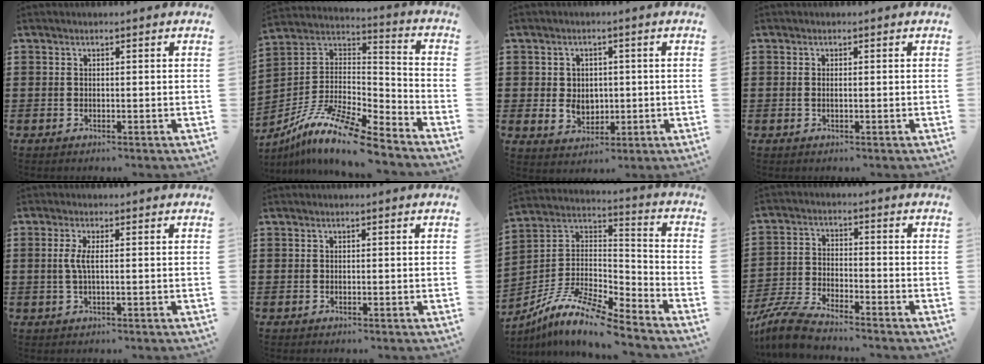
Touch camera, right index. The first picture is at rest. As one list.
[{"total": 12.2, "force": [-9.6, 1.8, 7.3], "torque": [-0.149, 0.014, -0.190]}, {"total": 3.5, "force": [0.5, 3.2, 1.2], "torque": [-0.028, 0.007, 0.006]}, {"total": 0.6, "force": [-0.1, 0.1, 0.6], "torque": [-0.013, -0.003, 0.000]}, {"total": 2.7, "force": [0.0, 0.4, 2.7], "torque": [-0.066, -0.007, -0.006]}, {"total": 0.0}, {"total": 10.4, "force": [-8.6, 1.6, 5.6], "torque": [-0.119, 0.006, -0.177]}, {"total": 6.9, "force": [-6.4, 0.4, 2.4], "torque": [-0.068, -0.004, -0.130]}]